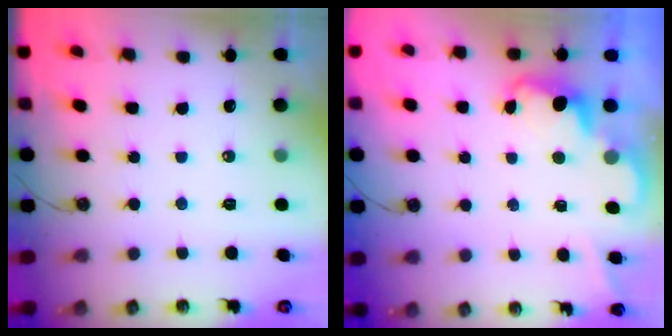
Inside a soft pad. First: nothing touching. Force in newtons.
{"total": 2.3, "press": 2.2, "slide": 0.5}